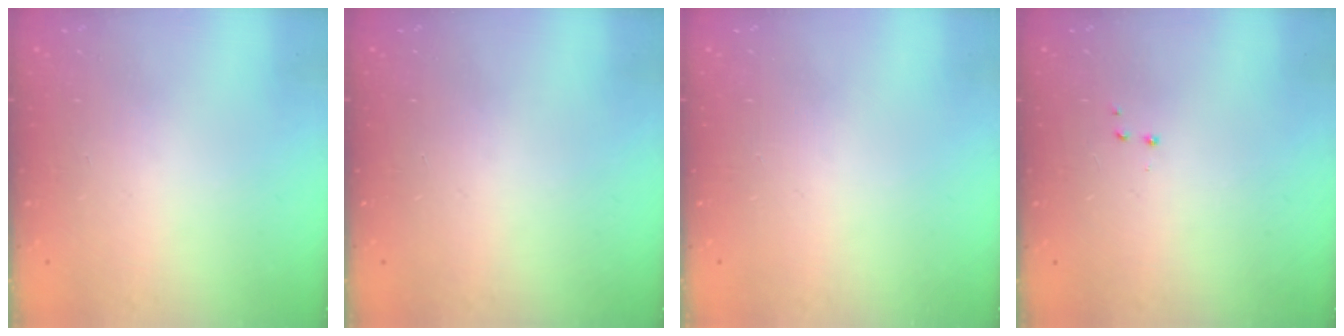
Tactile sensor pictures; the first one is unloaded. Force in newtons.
{"total": 0.0}
{"total": 0.0}
{"total": 2.8, "press": 2.7, "slide": 0.5}